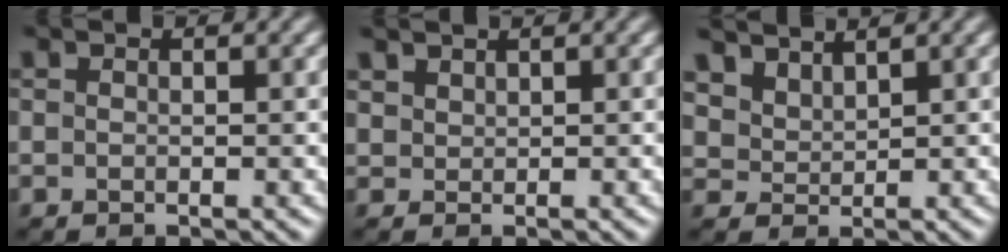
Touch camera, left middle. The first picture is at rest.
{"total": 1.0, "force": [1.0, 0.3, 0.0], "torque": [-0.005, 0.002, 0.026]}
{"total": 4.3, "force": [3.7, 1.9, 1.2], "torque": [-0.050, -0.002, 0.085]}